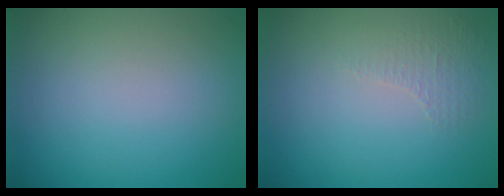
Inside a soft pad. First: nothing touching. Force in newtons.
{"total": 0.9, "press": 0.5, "slide": 0.8}